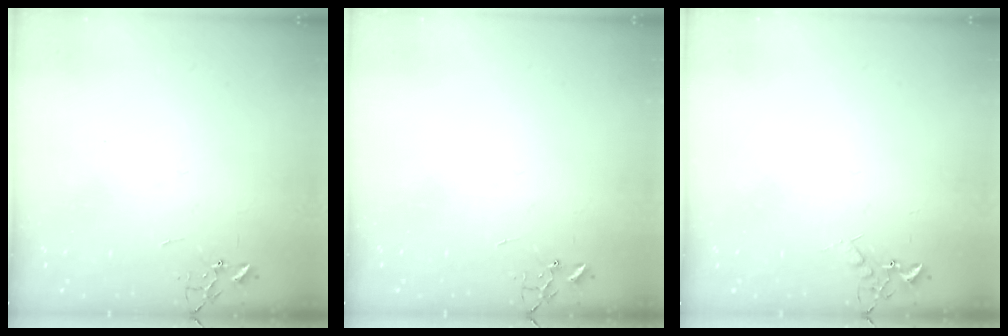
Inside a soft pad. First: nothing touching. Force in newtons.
{"total": 0.0}
{"total": 5.8, "press": 5.7, "slide": 0.6}